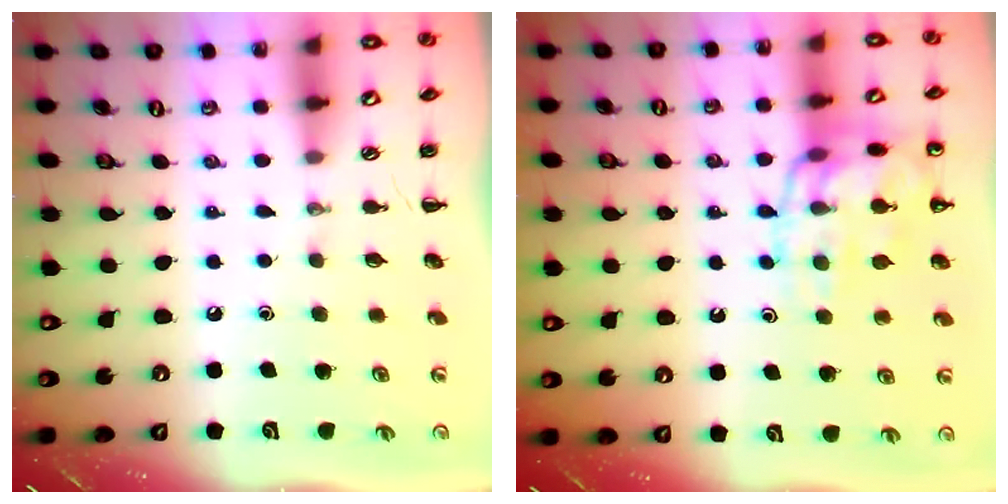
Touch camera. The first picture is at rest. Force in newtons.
{"total": 15.2, "press": 15.1, "slide": 1.6}